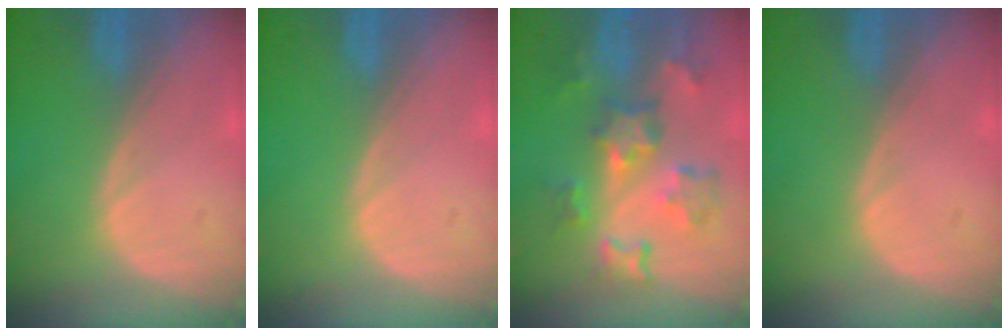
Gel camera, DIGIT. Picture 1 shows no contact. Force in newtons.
{"total": 0.0}
{"total": 8.8, "press": 7.8, "slide": 4.2}
{"total": 0.0}